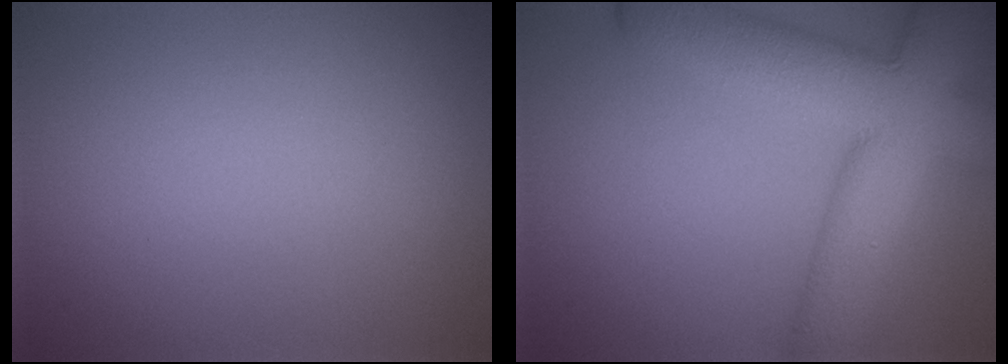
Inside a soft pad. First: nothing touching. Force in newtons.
{"total": 11.1, "press": 11.1, "slide": 0.7}